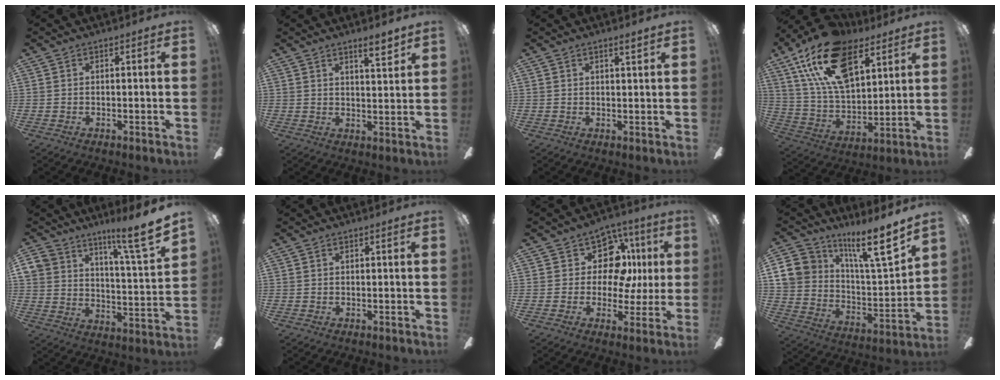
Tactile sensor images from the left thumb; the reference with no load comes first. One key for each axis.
{"total": 4.6, "fx": 3.6, "fy": 0.8, "fz": 2.8, "tx": -0.030, "ty": -0.022, "tz": 0.055}
{"total": 1.9, "fx": 1.5, "fy": 0.1, "fz": 1.2, "tx": -0.018, "ty": -0.003, "tz": 0.025}
{"total": 22.4, "fx": 12.1, "fy": 11.8, "fz": 14.7, "tx": -0.279, "ty": -0.041, "tz": 0.215}
{"total": 14.1, "fx": 10.7, "fy": 3.3, "fz": 8.6, "tx": -0.138, "ty": -0.070, "tz": 0.179}
{"total": 0.0}
{"total": 13.5, "fx": 3.8, "fy": 10.2, "fz": 7.9, "tx": -0.115, "ty": -0.007, "tz": 0.075}
{"total": 18.6, "fx": 12.0, "fy": 8.6, "fz": 11.3, "tx": -0.173, "ty": -0.076, "tz": 0.208}